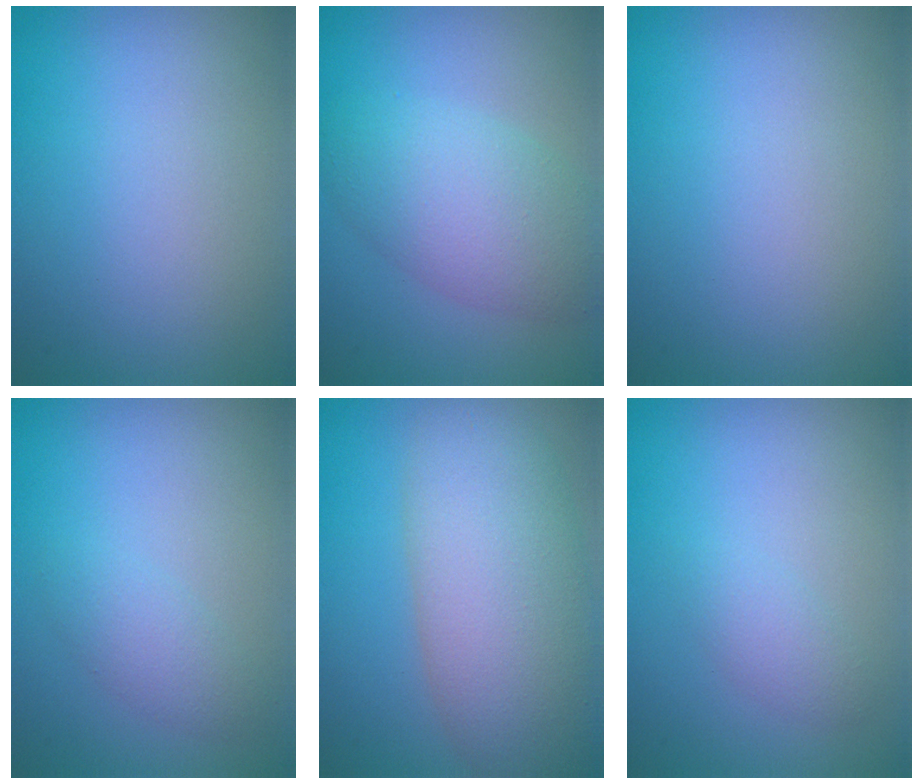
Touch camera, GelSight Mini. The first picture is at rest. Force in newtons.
{"total": 5.8, "press": 5.8, "slide": 0.2}
{"total": 0.0}
{"total": 1.8, "press": 1.8, "slide": 0.1}
{"total": 9.2, "press": 9.1, "slide": 0.7}
{"total": 1.4, "press": 1.4, "slide": 0.1}